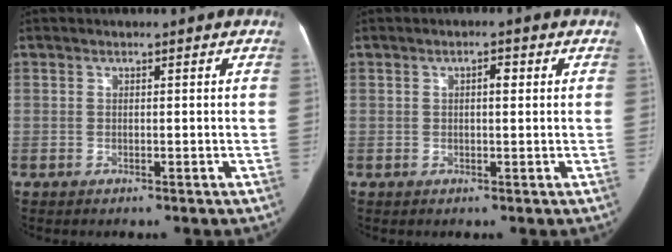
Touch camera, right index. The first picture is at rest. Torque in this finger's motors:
{"motor_torque": [-0.02, 0.05, -0.08, -0.01]}